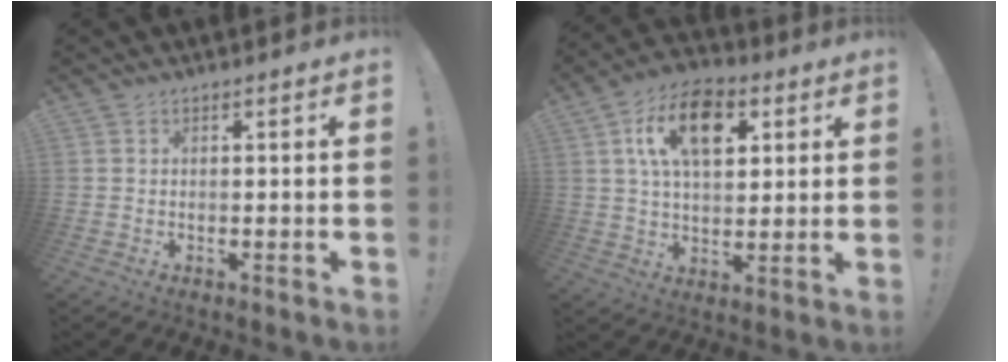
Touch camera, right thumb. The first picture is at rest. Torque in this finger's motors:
{"motor_torque": [0.93, 0.89, 0.19, 0.12, 0.14]}